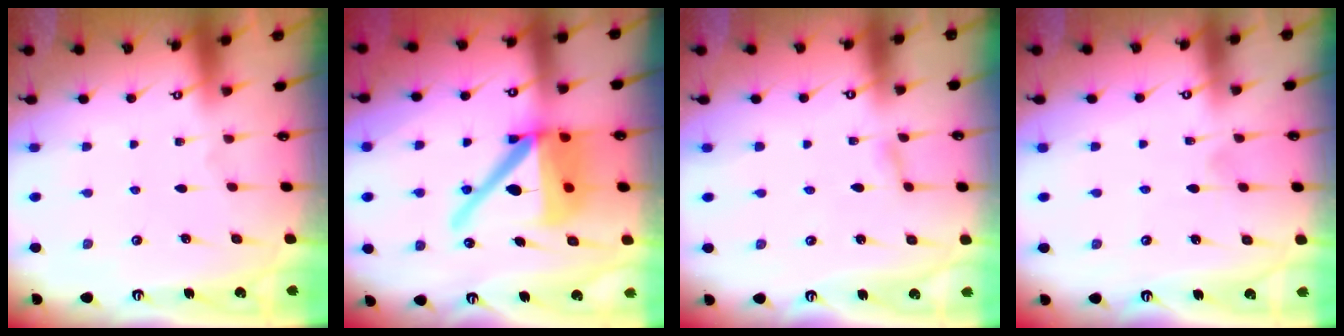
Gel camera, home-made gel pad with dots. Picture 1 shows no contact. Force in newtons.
{"total": 19.5, "press": 19.3, "slide": 2.5}
{"total": 1.1, "press": 1.1, "slide": 0.1}
{"total": 4.4, "press": 4.3, "slide": 0.6}